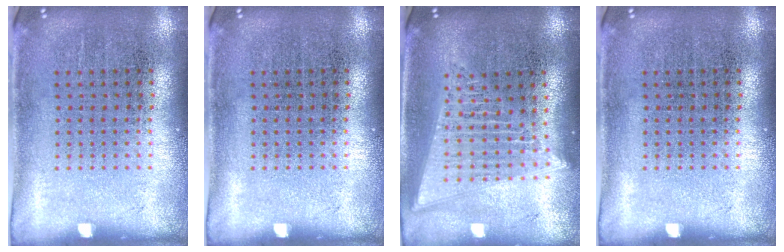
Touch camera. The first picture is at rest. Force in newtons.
{"total": 0.0}
{"total": 2.0, "press": 1.7, "slide": 1.0}
{"total": 0.0}